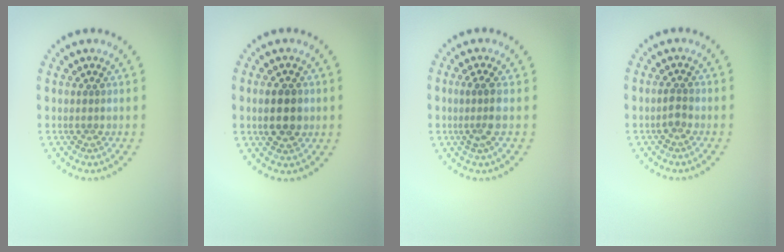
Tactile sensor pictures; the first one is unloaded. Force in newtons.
{"total": 3.8, "press": 3.8, "slide": 0.1}
{"total": 2.1, "press": 1.7, "slide": 1.3}
{"total": 1.1, "press": 1.0, "slide": 0.3}